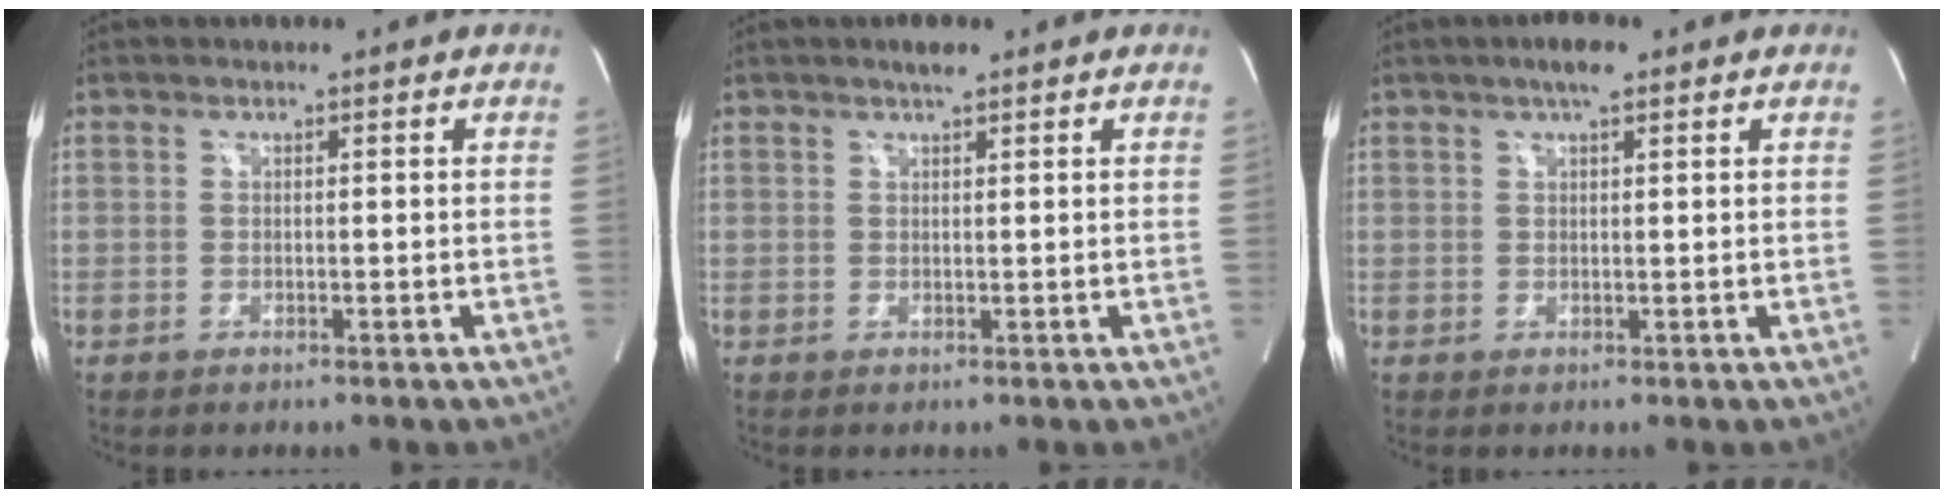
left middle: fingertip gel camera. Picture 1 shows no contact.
{"total": 1.9, "force": [1.5, 0.2, 1.2], "torque": [-0.029, 0.003, 0.026]}
{"total": 3.1, "force": [2.1, 0.5, 2.3], "torque": [-0.045, 0.007, 0.034]}